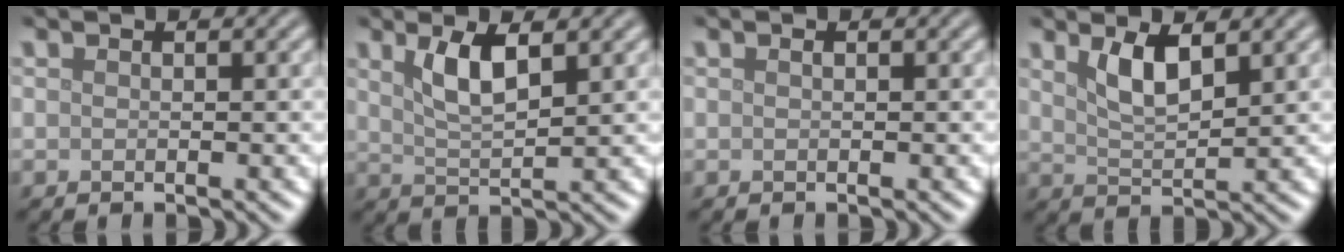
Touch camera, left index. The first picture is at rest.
{"total": 3.6, "force": [1.7, 1.0, 3.0], "torque": [-0.059, -0.002, 0.035]}
{"total": 0.0}
{"total": 3.3, "force": [1.8, 1.0, 2.6], "torque": [-0.054, -0.005, 0.038]}